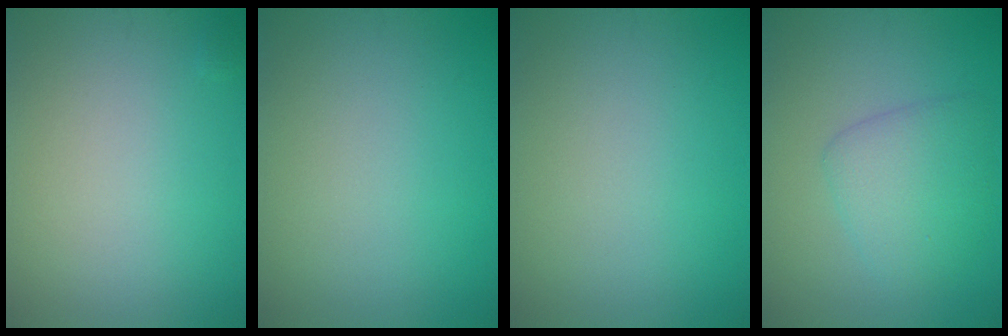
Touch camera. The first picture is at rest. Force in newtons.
{"total": 0.0}
{"total": 0.0}
{"total": 3.6, "press": 3.6, "slide": 0.1}